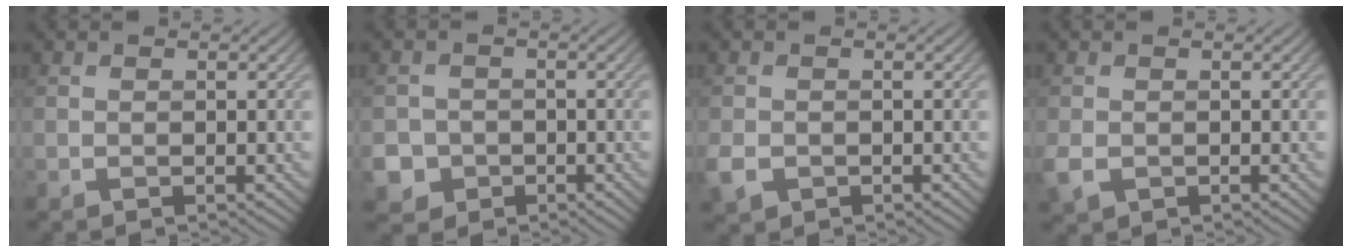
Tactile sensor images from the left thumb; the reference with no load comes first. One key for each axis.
{"total": 5.5, "fx": -2.5, "fy": 4.7, "fz": 1.2, "tx": -0.029, "ty": -0.016, "tz": -0.058}
{"total": 3.2, "fx": -1.3, "fy": 2.5, "fz": 1.5, "tx": -0.042, "ty": -0.013, "tz": -0.031}
{"total": 2.8, "fx": -1.0, "fy": 2.2, "fz": 1.5, "tx": -0.044, "ty": -0.014, "tz": -0.022}